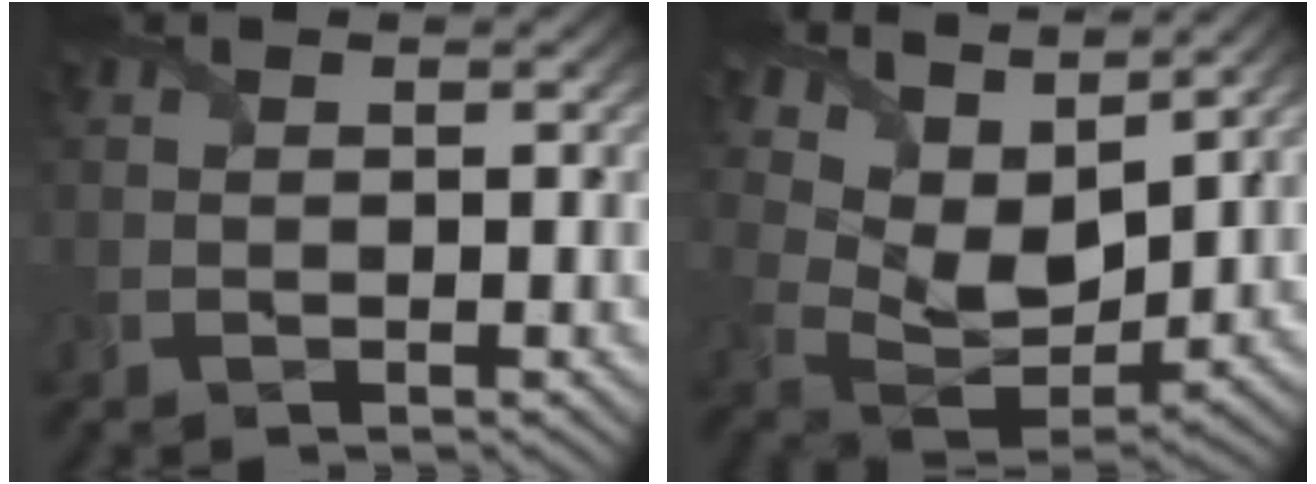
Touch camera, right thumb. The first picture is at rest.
{"total": 12.2, "force": [9.1, 5.2, 6.3], "torque": [-0.173, 0.011, 0.152]}